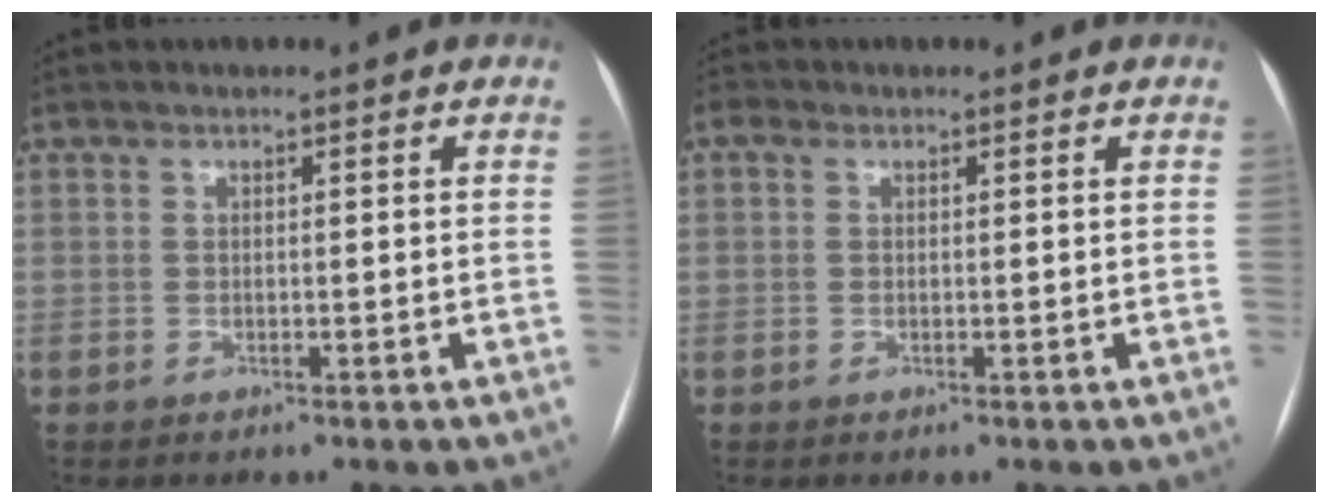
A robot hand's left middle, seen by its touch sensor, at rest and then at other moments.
{"total": 0.9, "force": [0.3, 0.8, 0.4], "torque": [-0.007, 0.008, 0.003]}